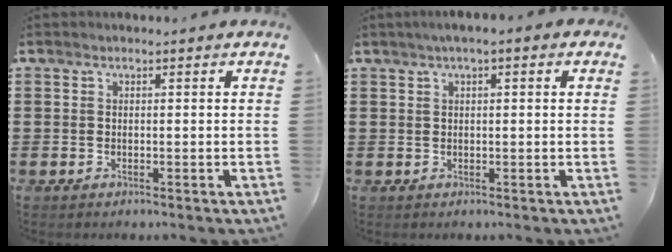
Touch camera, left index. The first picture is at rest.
{"total": 1.6, "force": [0.4, 0.3, 1.6], "torque": [-0.029, 0.001, 0.008]}